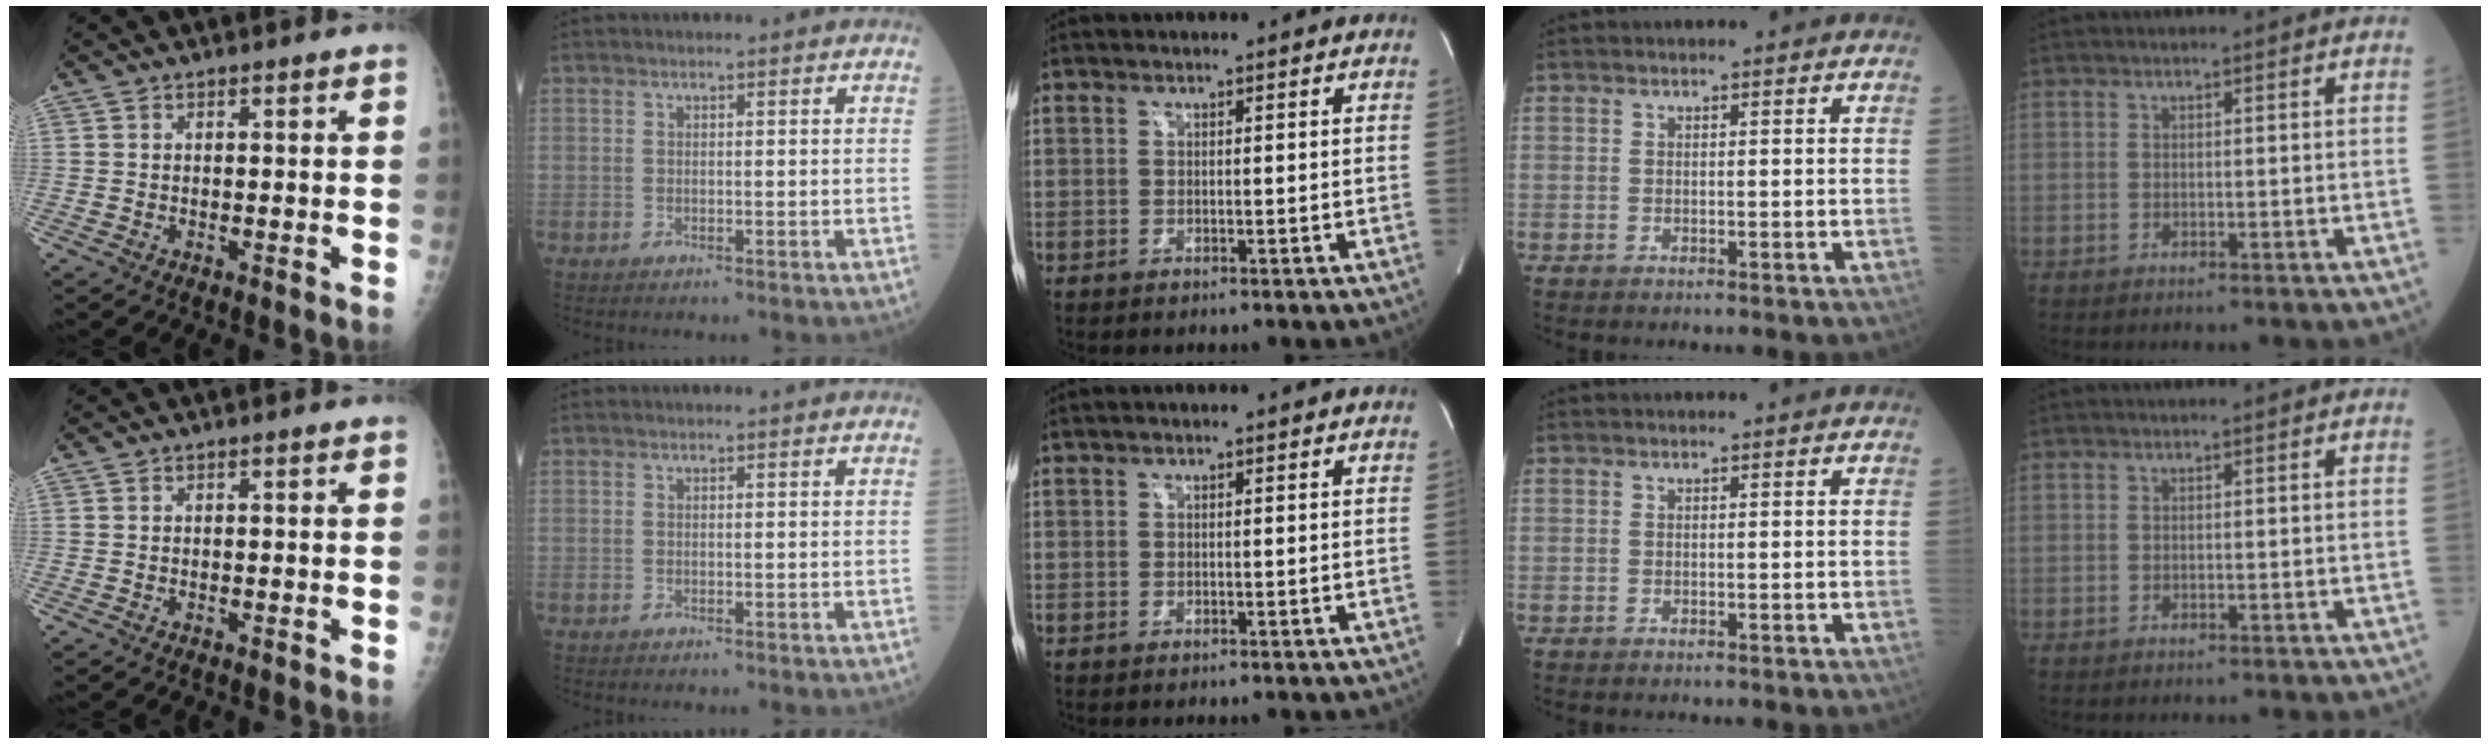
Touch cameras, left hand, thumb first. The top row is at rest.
{}